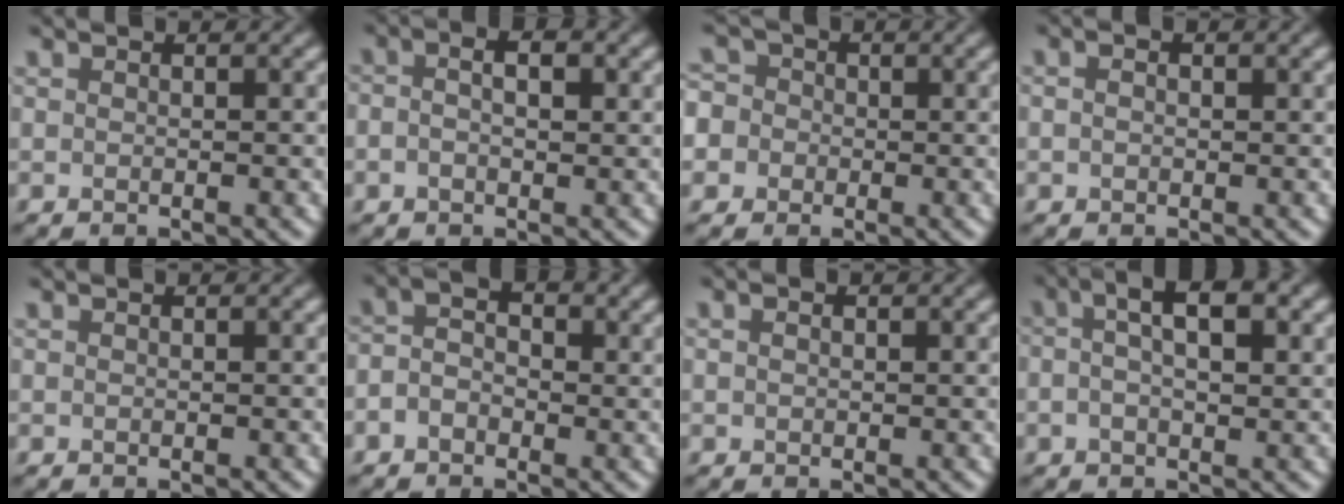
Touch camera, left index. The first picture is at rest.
{"total": 3.2, "force": [0.6, 1.7, 2.6], "torque": [-0.043, 0.002, -0.001]}
{"total": 6.3, "force": [-0.6, 5.9, 2.0], "torque": [-0.039, 0.032, -0.052]}
{"total": 1.4, "force": [0.4, 0.8, 1.0], "torque": [-0.013, 0.000, 0.000]}
{"total": 0.0}
{"total": 2.4, "force": [-0.7, 1.6, 1.6], "torque": [-0.033, 0.003, -0.021]}
{"total": 0.7, "force": [0.2, 0.5, 0.5], "torque": [-0.010, 0.003, 0.003]}
{"total": 4.8, "force": [1.2, 1.8, 4.2], "torque": [-0.073, 0.009, 0.012]}